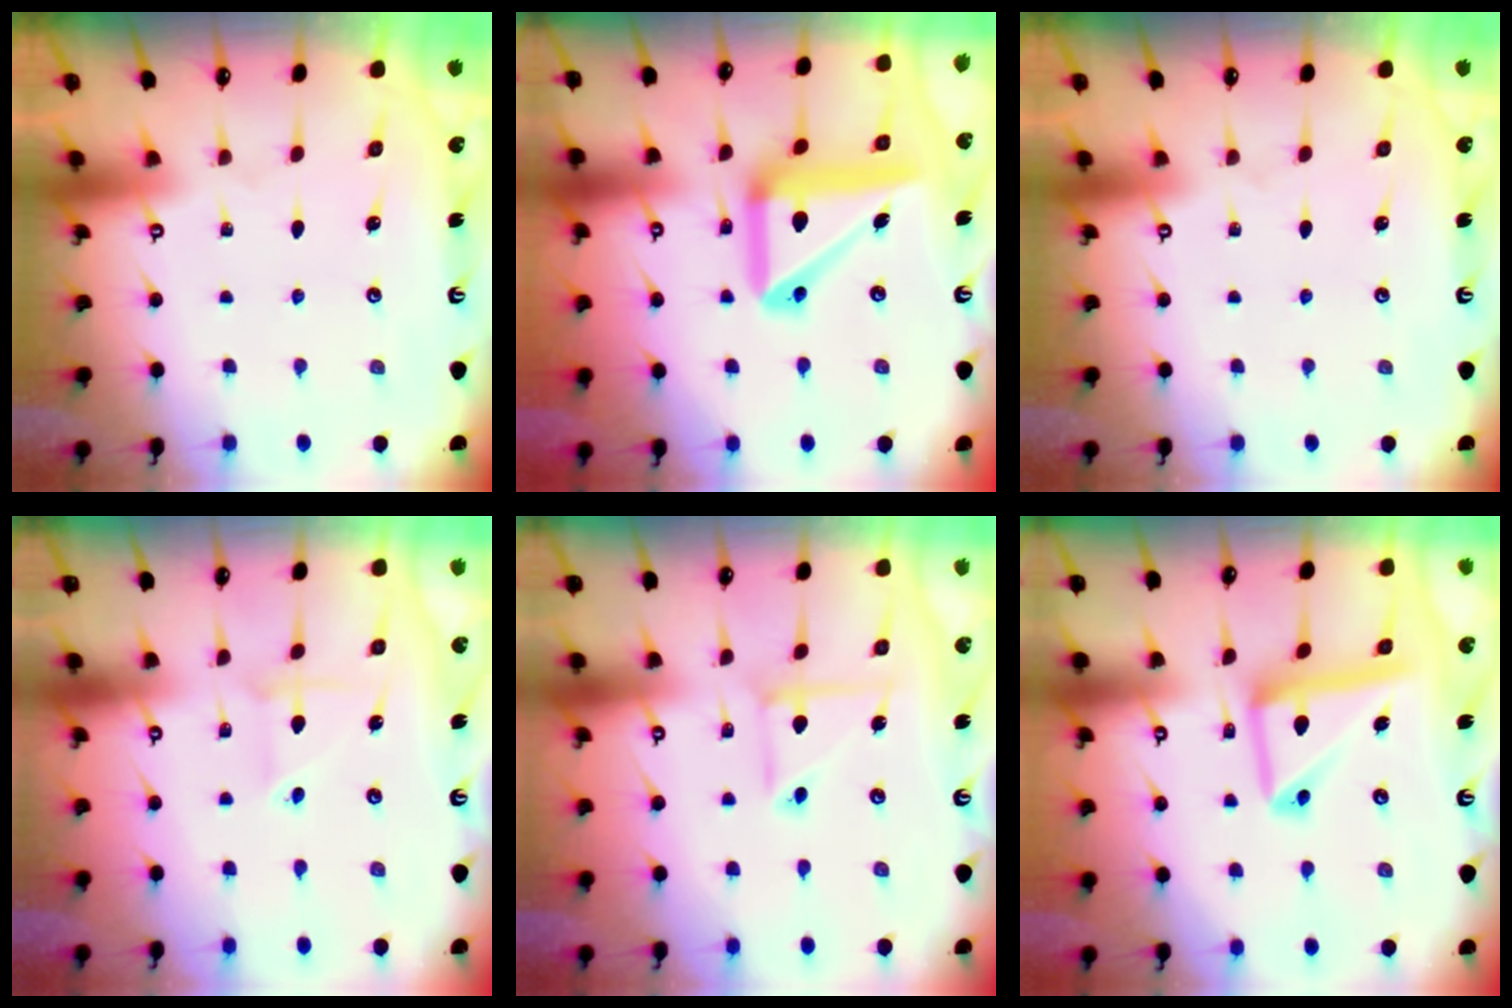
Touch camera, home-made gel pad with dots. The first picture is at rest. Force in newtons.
{"total": 16.5, "press": 16.4, "slide": 2.0}
{"total": 0.0}
{"total": 2.7, "press": 2.6, "slide": 0.3}
{"total": 5.7, "press": 5.7, "slide": 0.5}
{"total": 14.4, "press": 14.3, "slide": 1.4}